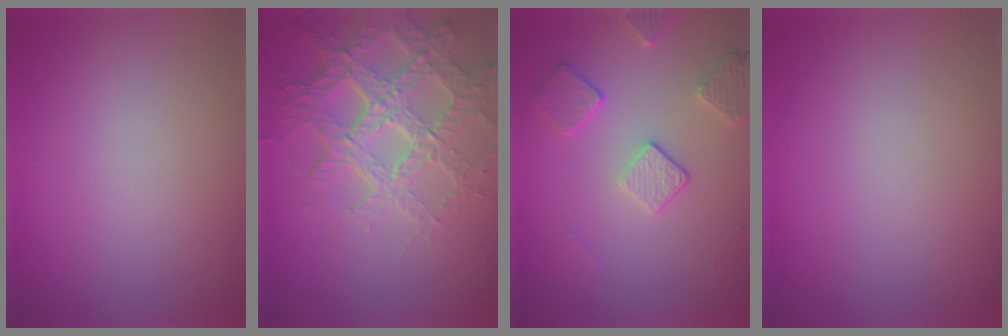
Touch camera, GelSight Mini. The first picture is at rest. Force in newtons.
{"total": 7.3, "press": 5.2, "slide": 5.2}
{"total": 3.0, "press": 2.7, "slide": 1.4}
{"total": 0.0}